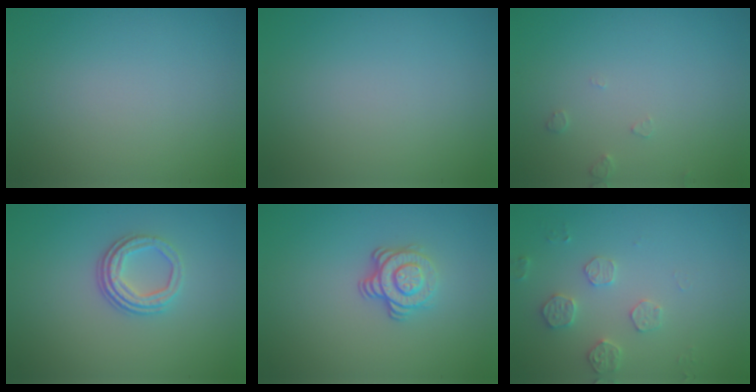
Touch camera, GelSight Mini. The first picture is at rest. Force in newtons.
{"total": 0.0}
{"total": 0.9, "press": 0.9, "slide": 0.2}
{"total": 3.0, "press": 2.3, "slide": 2.0}
{"total": 3.6, "press": 2.6, "slide": 2.5}
{"total": 2.5, "press": 2.5, "slide": 0.5}